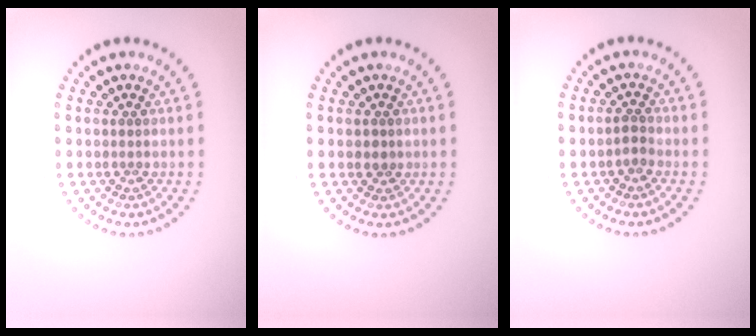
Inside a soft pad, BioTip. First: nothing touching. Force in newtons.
{"total": 0.8, "press": 0.7, "slide": 0.4}
{"total": 1.2, "press": 0.9, "slide": 0.8}